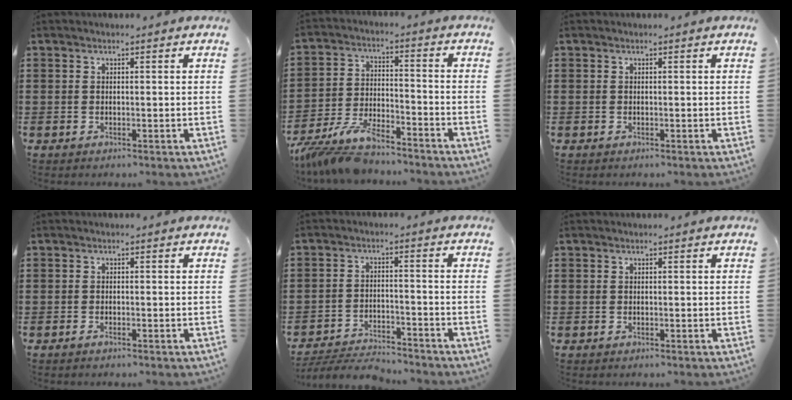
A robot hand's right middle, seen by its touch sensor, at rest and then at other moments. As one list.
[{"total": 9.4, "force": [-8.4, 1.9, 3.8], "torque": [-0.094, 0.004, -0.167]}, {"total": 0.0}, {"total": 0.8, "force": [-0.6, 0.1, 0.4], "torque": [-0.013, -0.007, -0.011]}, {"total": 4.4, "force": [-4.3, 0.5, 0.8], "torque": [-0.015, 0.005, -0.089]}, {"total": 0.0}]